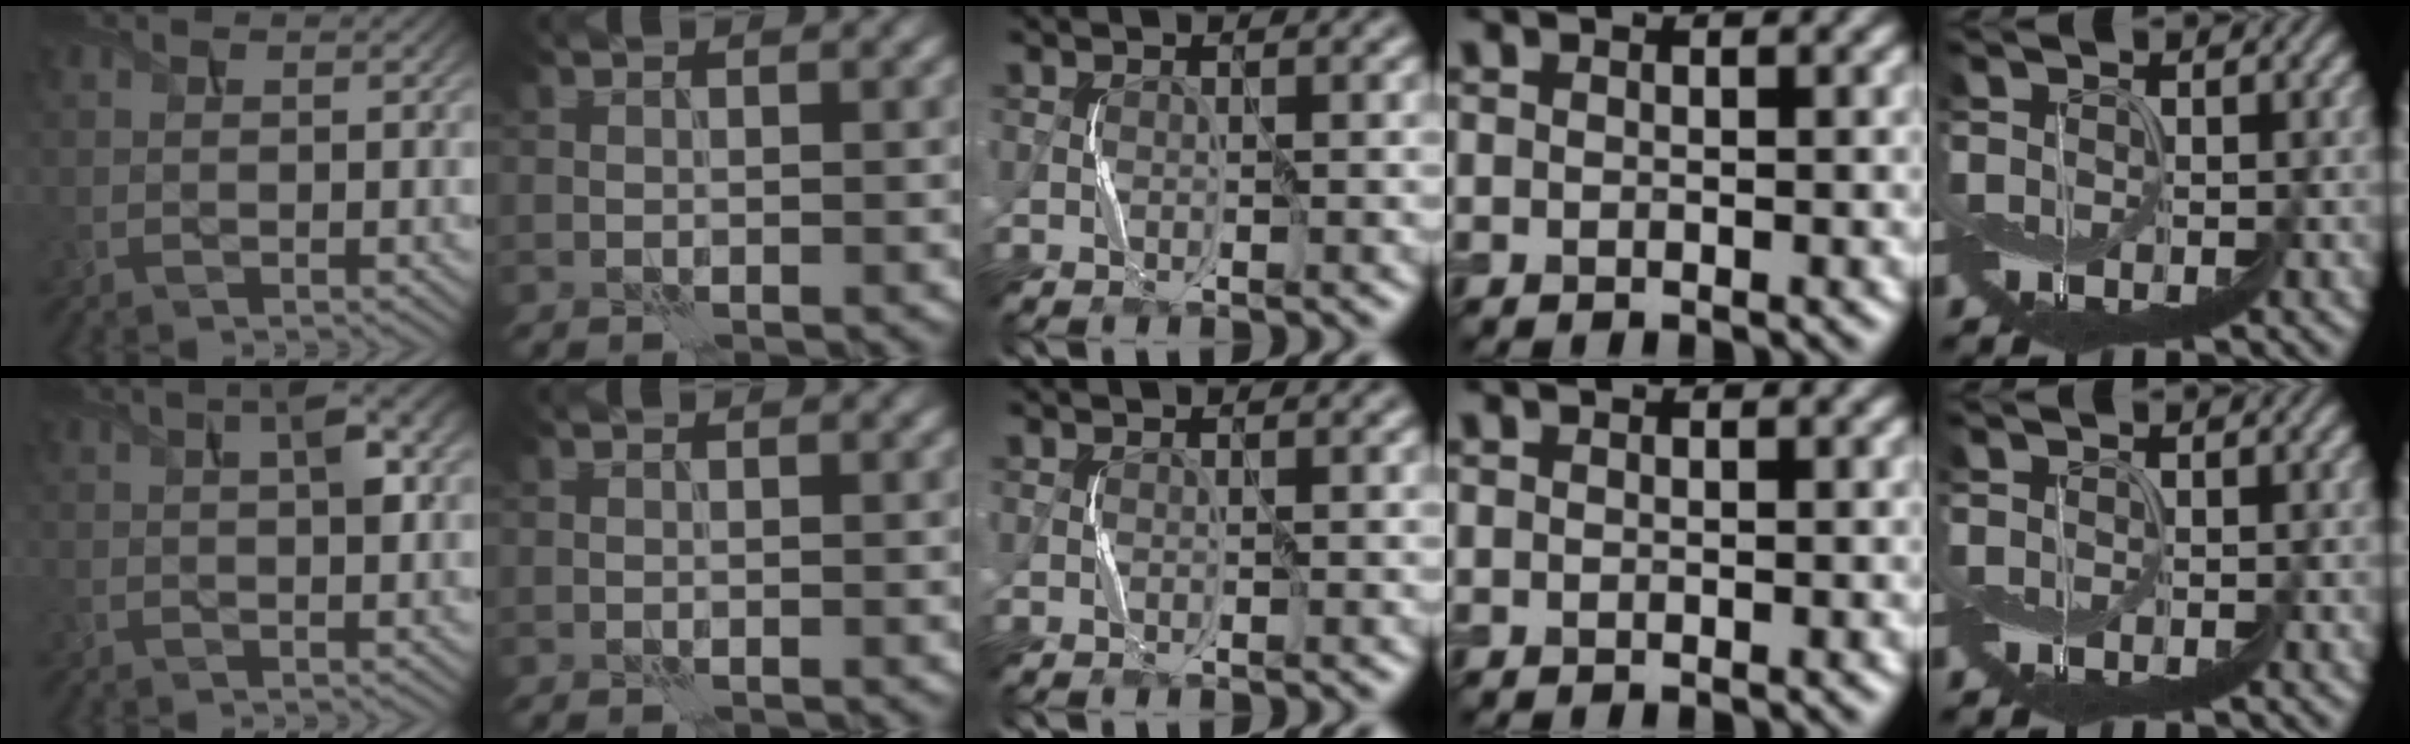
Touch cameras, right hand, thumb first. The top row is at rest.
{"thumb": {"total": 4.5, "force": [1.5, 1.1, 4.1], "torque": [-0.074, 0.010, 0.023]}}